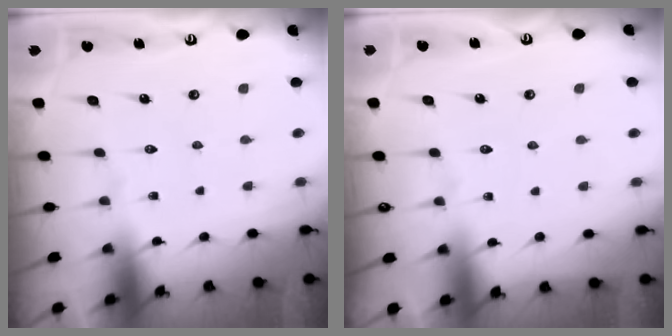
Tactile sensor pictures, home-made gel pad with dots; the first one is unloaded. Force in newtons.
{"total": 4.0, "press": 3.9, "slide": 0.6}